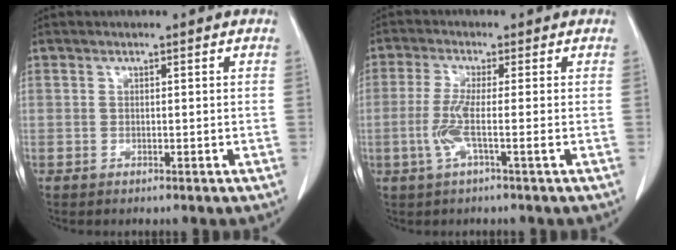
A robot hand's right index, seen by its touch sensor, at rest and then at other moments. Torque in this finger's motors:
{"motor_torque": [0.85, -0.32, 0.52, 0.14]}